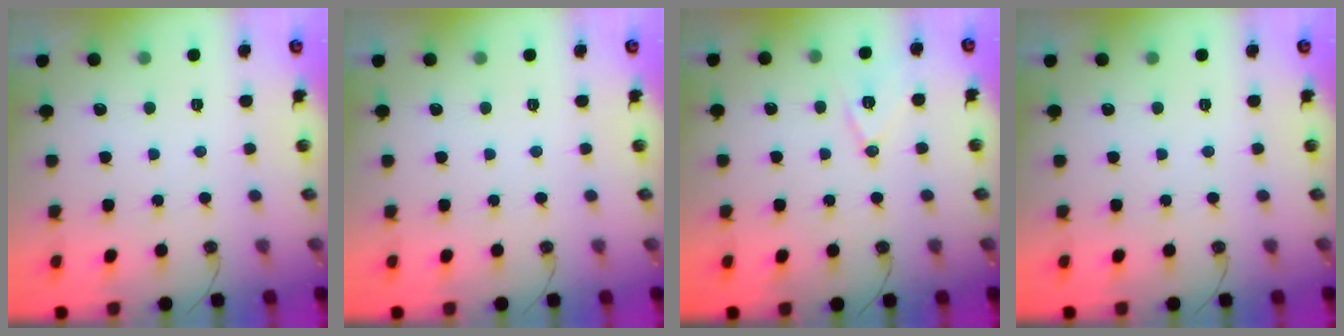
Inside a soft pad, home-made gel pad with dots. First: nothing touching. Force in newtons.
{"total": 0.0}
{"total": 9.7, "press": 9.0, "slide": 3.5}
{"total": 0.0}